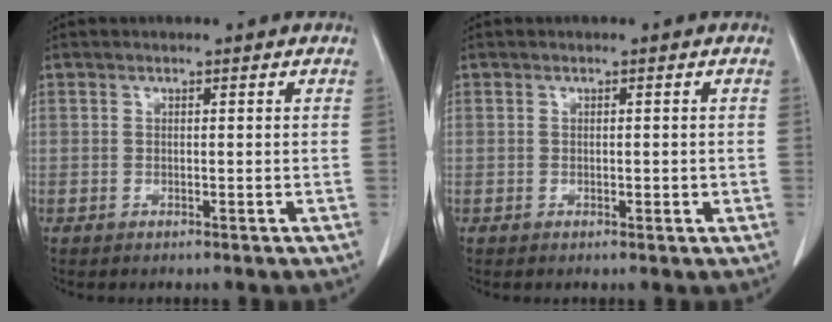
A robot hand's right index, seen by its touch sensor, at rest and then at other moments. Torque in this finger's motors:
{"motor_torque": [-0.16, 0.23, 0.00, 0.02]}